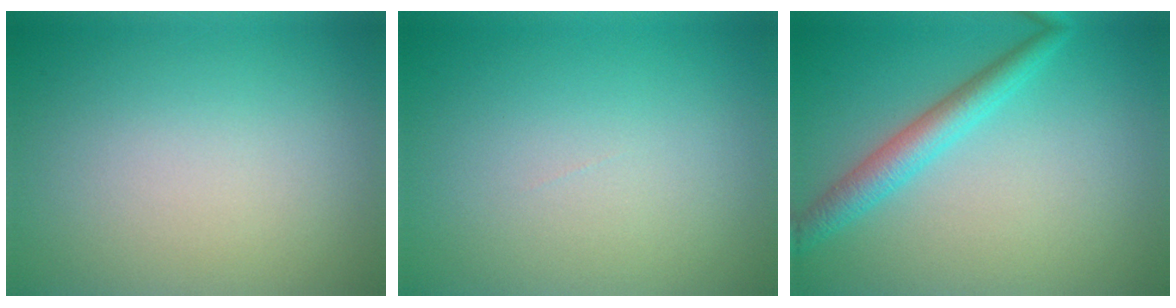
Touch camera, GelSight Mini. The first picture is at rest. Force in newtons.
{"total": 0.0}
{"total": 3.3, "press": 3.3, "slide": 0.1}